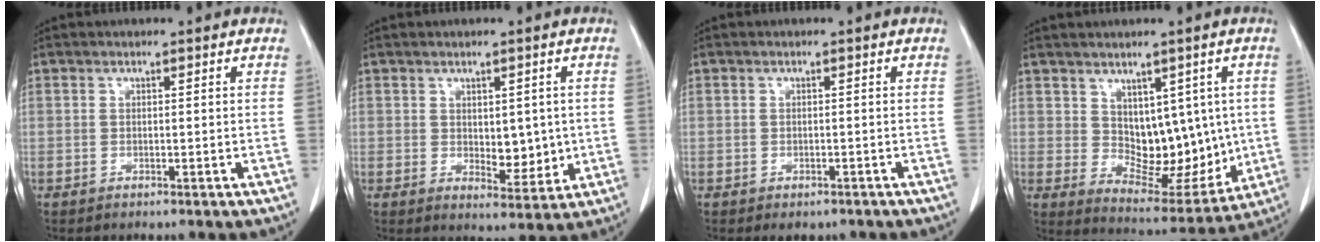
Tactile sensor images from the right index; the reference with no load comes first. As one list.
[{"total": 5.2, "force": [0.1, 2.7, 4.4], "torque": [-0.058, -0.007, 0.016]}, {"total": 2.3, "force": [-1.6, 1.6, 0.6], "torque": [-0.003, 0.002, -0.017]}, {"total": 10.7, "force": [1.3, 6.6, 8.4], "torque": [-0.099, 0.006, 0.046]}]